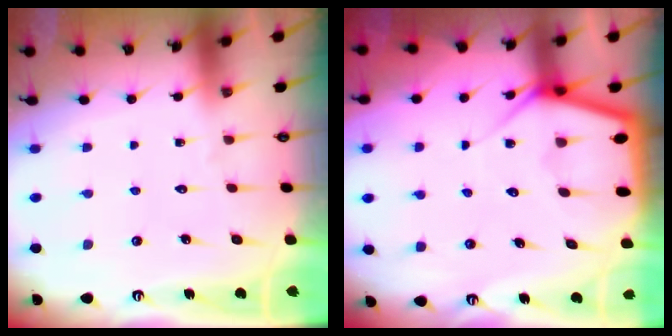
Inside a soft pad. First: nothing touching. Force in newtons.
{"total": 6.3, "press": 6.3, "slide": 0.5}